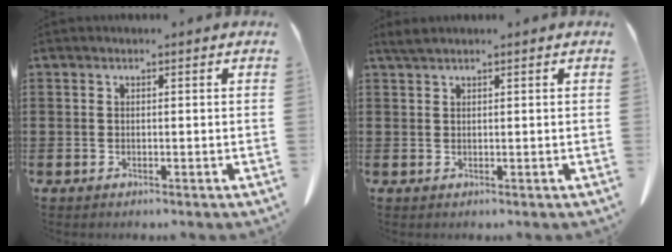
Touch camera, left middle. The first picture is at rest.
{"total": 1.2, "force": [1.0, 0.1, 0.7], "torque": [-0.017, 0.000, 0.019]}